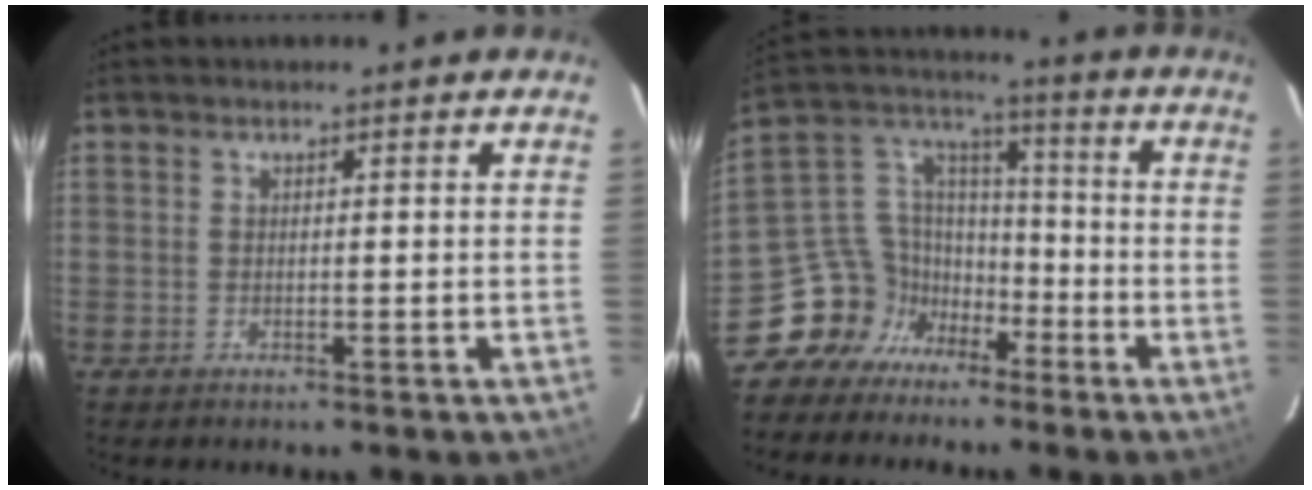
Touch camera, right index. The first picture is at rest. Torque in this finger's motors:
{"motor_torque": [-0.09, -0.23, -0.72, -0.21]}